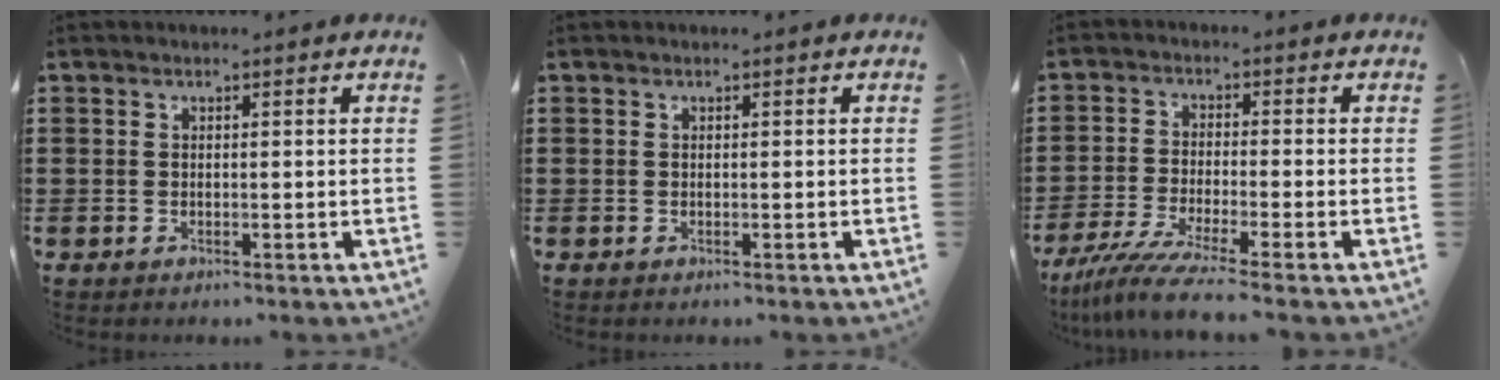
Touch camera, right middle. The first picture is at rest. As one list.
[{"total": 0.0}, {"total": 6.0, "force": [-4.8, -0.3, 3.7], "torque": [-0.096, -0.026, -0.098]}]